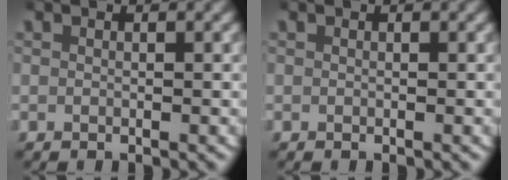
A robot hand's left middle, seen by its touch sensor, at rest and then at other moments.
{"total": 0.0}